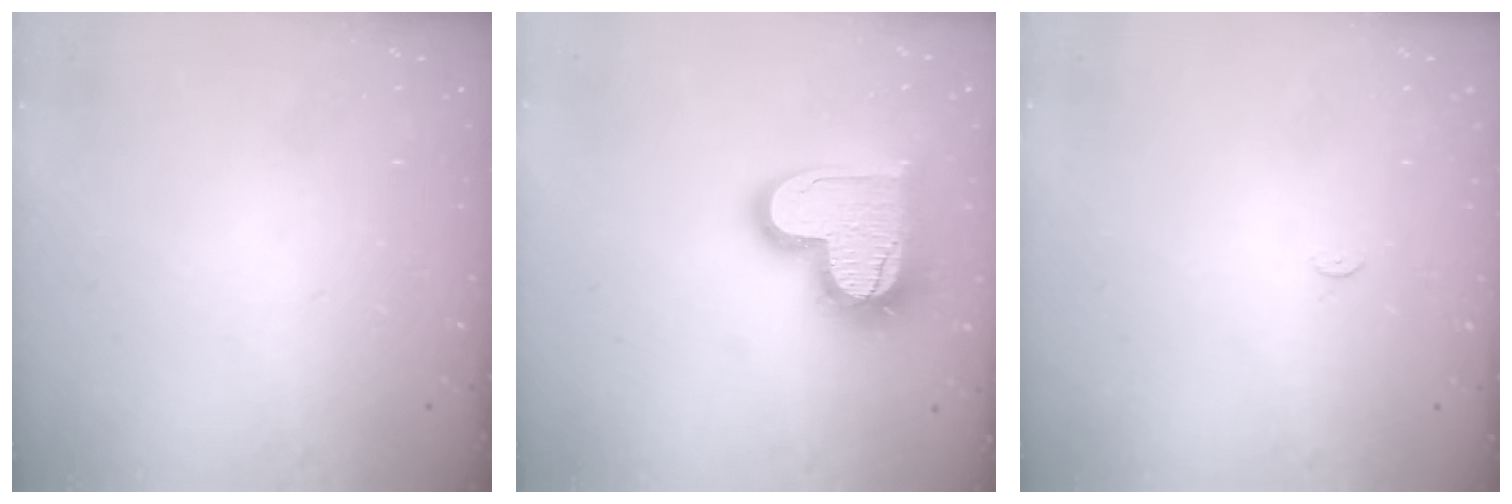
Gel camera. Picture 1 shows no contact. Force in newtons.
{"total": 19.4, "press": 19.3, "slide": 1.5}
{"total": 2.3, "press": 2.3, "slide": 0.3}